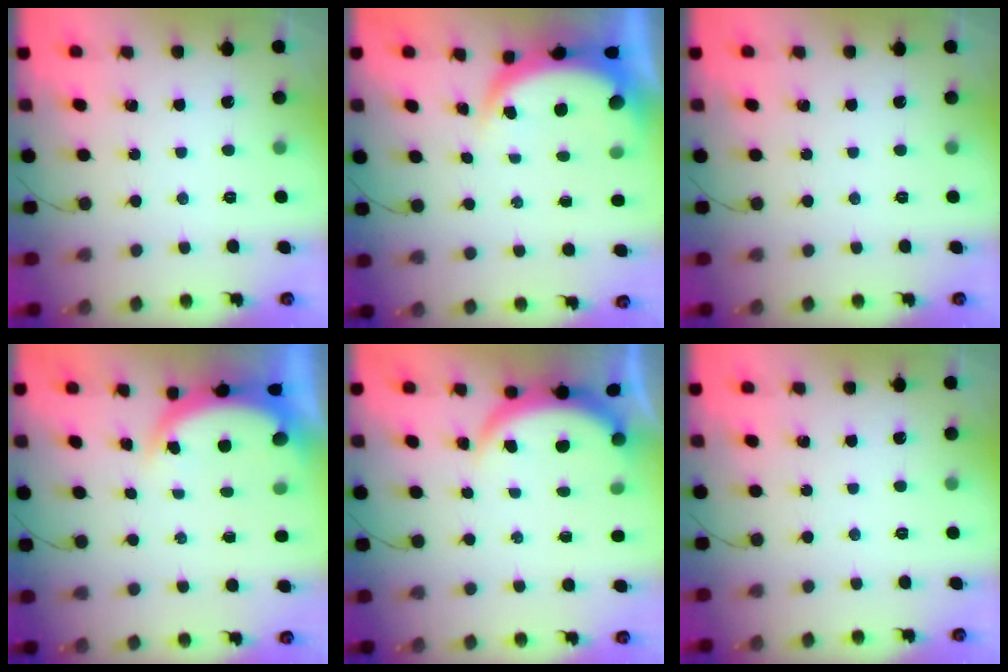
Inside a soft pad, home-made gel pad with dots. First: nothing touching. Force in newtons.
{"total": 5.2, "press": 5.1, "slide": 0.8}
{"total": 0.0}
{"total": 4.8, "press": 4.7, "slide": 1.2}
{"total": 3.9, "press": 3.9, "slide": 0.2}
{"total": 0.0}